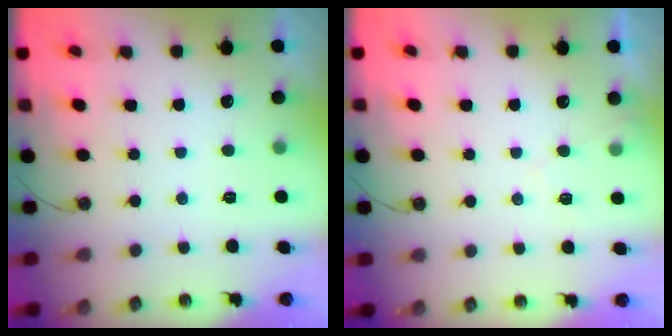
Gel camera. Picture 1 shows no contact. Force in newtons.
{"total": 4.3, "press": 4.3, "slide": 0.6}